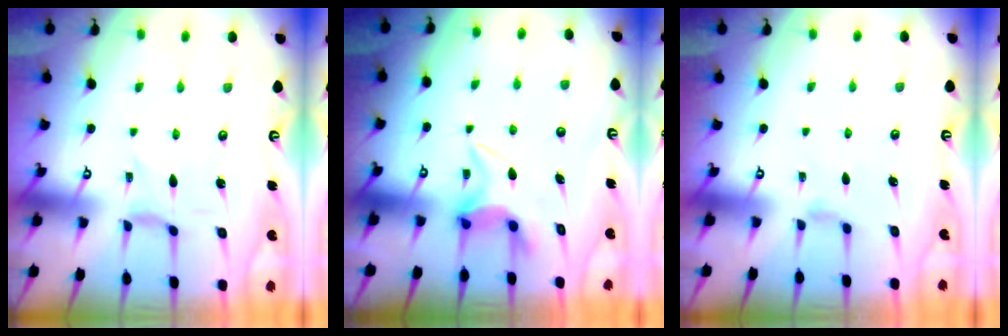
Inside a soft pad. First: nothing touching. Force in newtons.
{"total": 5.8, "press": 5.8, "slide": 0.7}
{"total": 2.0, "press": 2.0, "slide": 0.4}